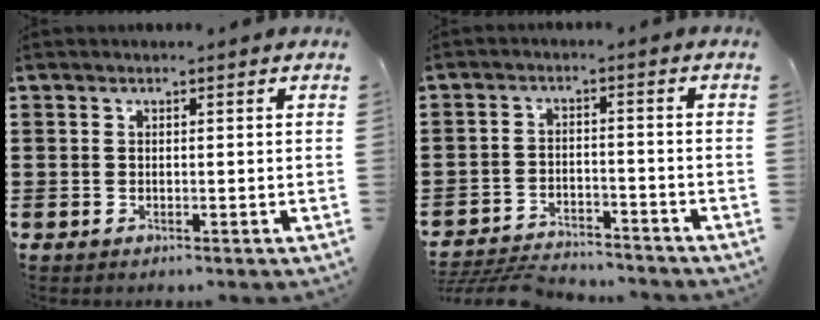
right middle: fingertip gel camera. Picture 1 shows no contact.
{"total": 5.3, "force": [-5.2, 0.7, 1.0], "torque": [-0.027, 0.005, -0.107]}